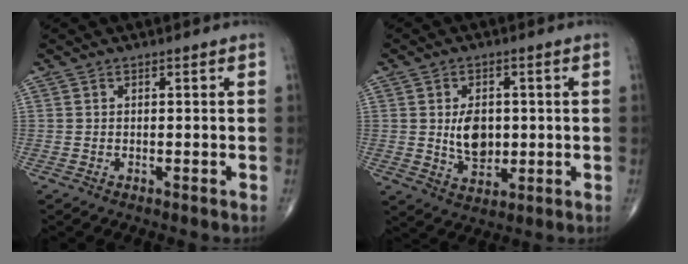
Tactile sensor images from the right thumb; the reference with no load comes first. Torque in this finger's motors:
{"motor_torque": [0.18, 0.09, 0.35, 0.22, 0.02]}